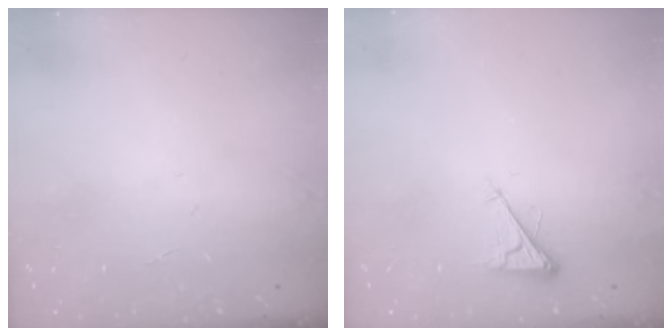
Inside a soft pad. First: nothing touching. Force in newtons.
{"total": 3.9, "press": 3.9, "slide": 0.6}